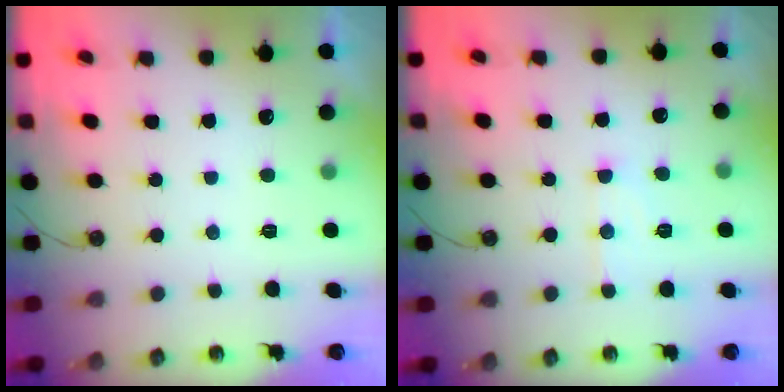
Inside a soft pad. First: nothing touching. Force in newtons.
{"total": 7.2, "press": 7.1, "slide": 0.6}